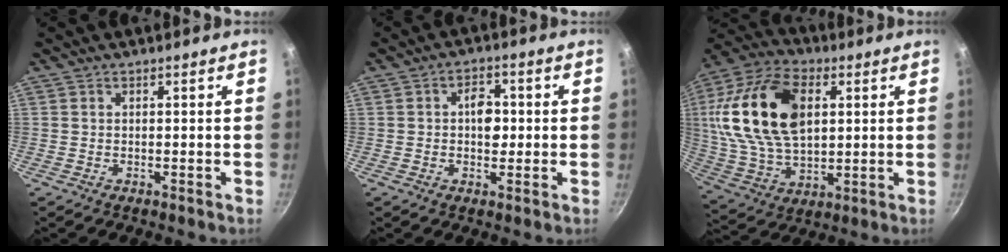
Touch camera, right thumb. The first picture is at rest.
{"total": 5.2, "force": [0.1, 3.5, 3.9], "torque": [-0.028, 0.008, -0.002]}
{"total": 24.7, "force": [5.5, 15.0, 18.8], "torque": [-0.355, 0.002, 0.098]}